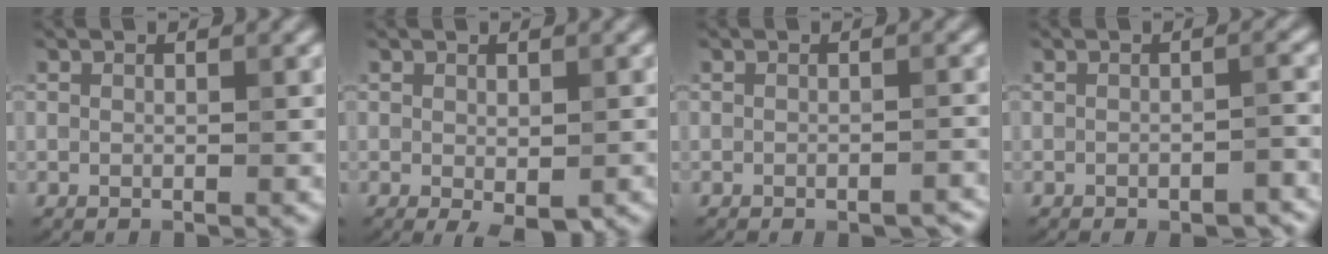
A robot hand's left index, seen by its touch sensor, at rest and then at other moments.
{"total": 1.5, "force": [-0.5, 0.6, 1.2], "torque": [-0.021, -0.008, 0.000]}
{"total": 1.7, "force": [-1.4, 0.4, 0.9], "torque": [-0.012, -0.001, -0.019]}
{"total": 2.6, "force": [-1.8, 0.7, 1.7], "torque": [-0.026, 0.001, -0.026]}